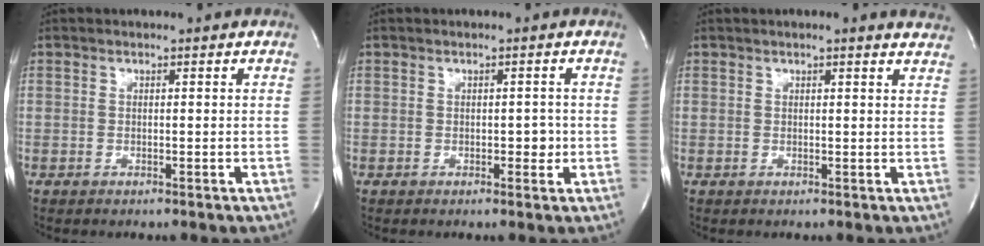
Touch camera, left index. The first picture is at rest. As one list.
[{"total": 1.6, "force": [-0.3, 1.0, 1.3], "torque": [-0.013, 0.002, -0.002]}, {"total": 5.0, "force": [4.6, 0.4, 2.0], "torque": [-0.025, 0.001, 0.034]}]